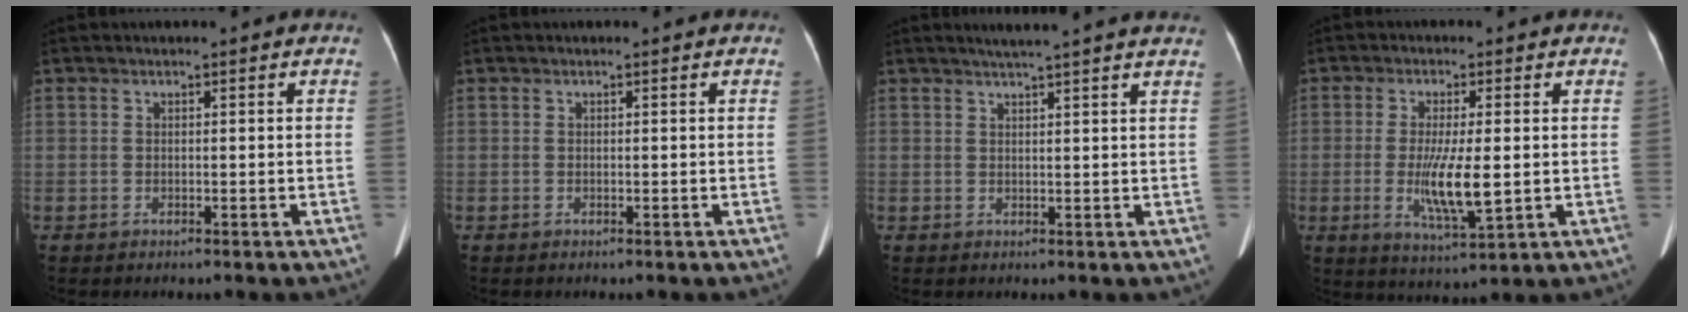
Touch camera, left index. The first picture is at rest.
{"total": 0.0}
{"total": 8.5, "force": [7.3, -0.5, 4.2], "torque": [-0.060, 0.022, 0.080]}
{"total": 8.1, "force": [-0.7, 1.4, 7.9], "torque": [-0.153, -0.020, -0.010]}